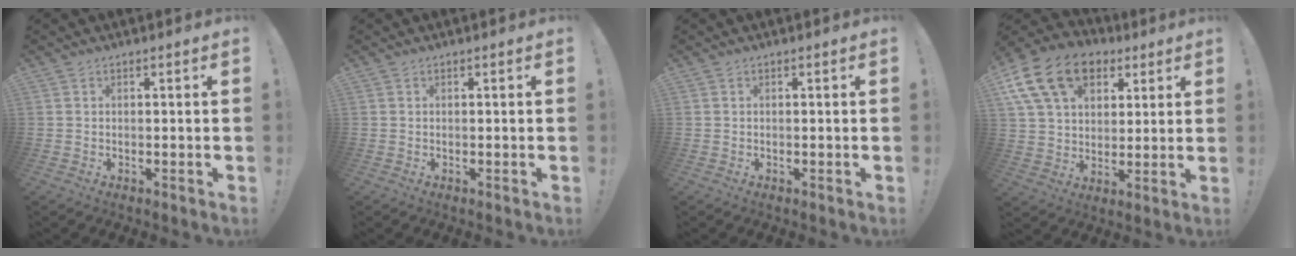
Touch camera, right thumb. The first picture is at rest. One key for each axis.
{"total": 0.0}
{"total": 0.0}
{"total": 18.7, "fx": 8.8, "fy": 12.7, "fz": 10.6, "tx": -0.183, "ty": -0.036, "tz": 0.163}